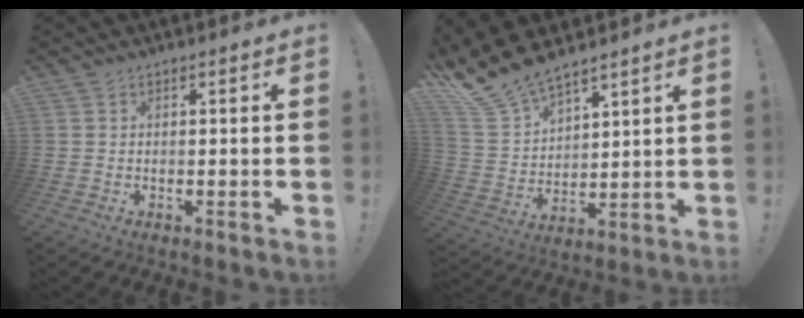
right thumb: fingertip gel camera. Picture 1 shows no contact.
{"total": 12.5, "force": [11.1, 4.0, 3.9], "torque": [-0.099, -0.080, 0.209]}